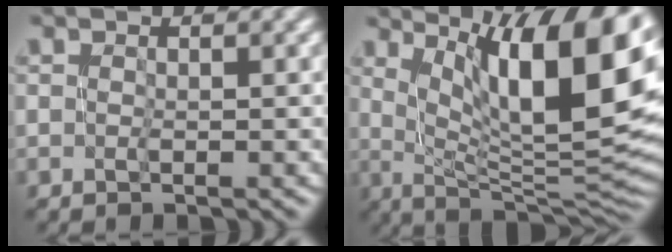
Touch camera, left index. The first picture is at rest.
{"total": 14.5, "force": [5.1, 4.6, 12.8], "torque": [-0.153, -0.001, 0.092]}